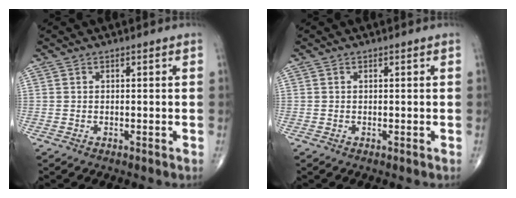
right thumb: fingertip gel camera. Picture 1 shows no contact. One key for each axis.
{"total": 0.0}